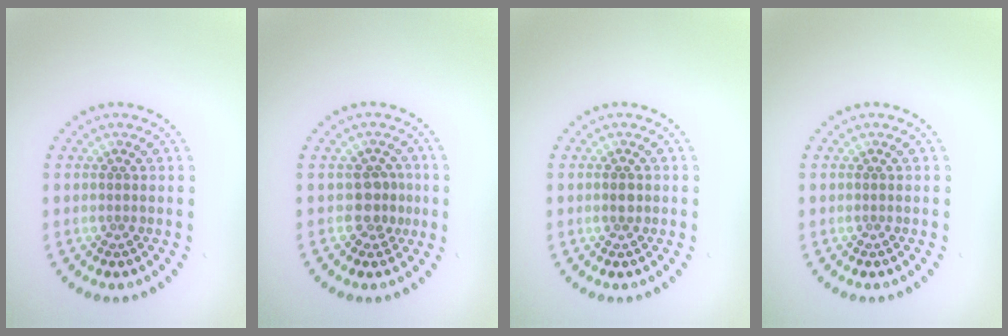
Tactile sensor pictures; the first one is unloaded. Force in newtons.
{"total": 2.2, "press": 1.8, "slide": 1.2}
{"total": 1.1, "press": 1.1, "slide": 0.1}
{"total": 0.0}